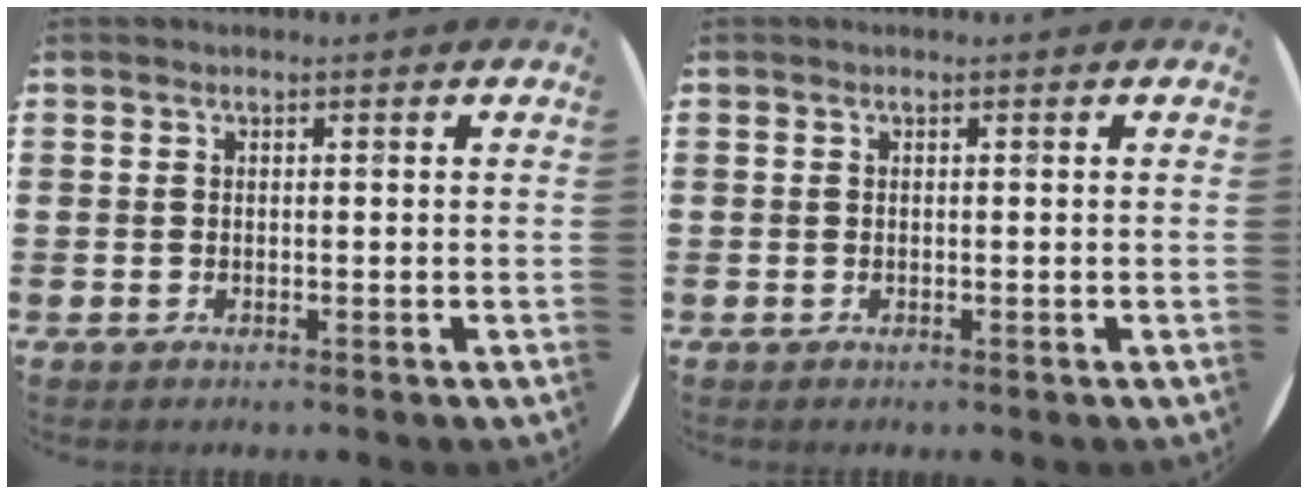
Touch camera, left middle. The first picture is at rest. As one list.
[{"total": 0.0}]